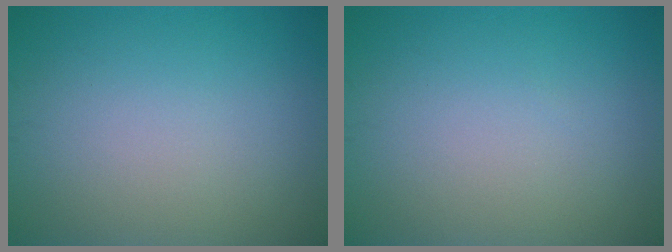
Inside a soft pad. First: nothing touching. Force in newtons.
{"total": 0.0}